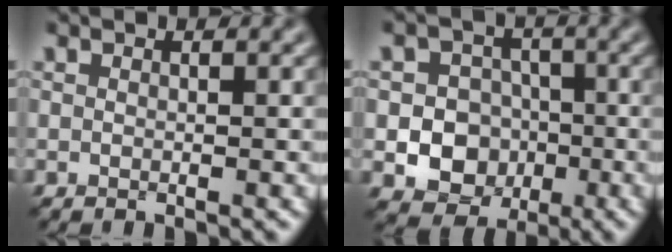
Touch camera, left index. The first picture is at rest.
{"total": 9.0, "force": [-2.8, 8.0, 3.2], "torque": [-0.027, -0.010, -0.068]}